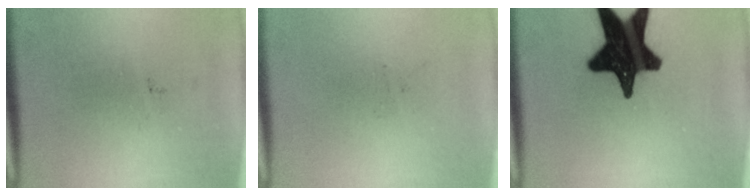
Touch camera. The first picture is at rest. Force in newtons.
{"total": 0.0}
{"total": 19.6}